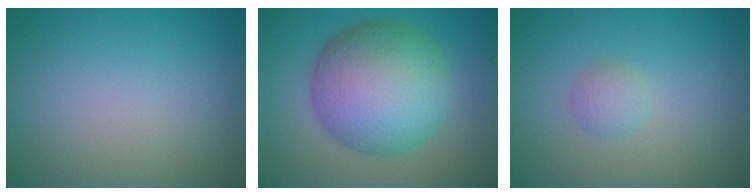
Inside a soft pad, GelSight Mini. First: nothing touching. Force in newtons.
{"total": 11.8, "press": 11.8, "slide": 0.2}
{"total": 1.4, "press": 1.4, "slide": 0.1}